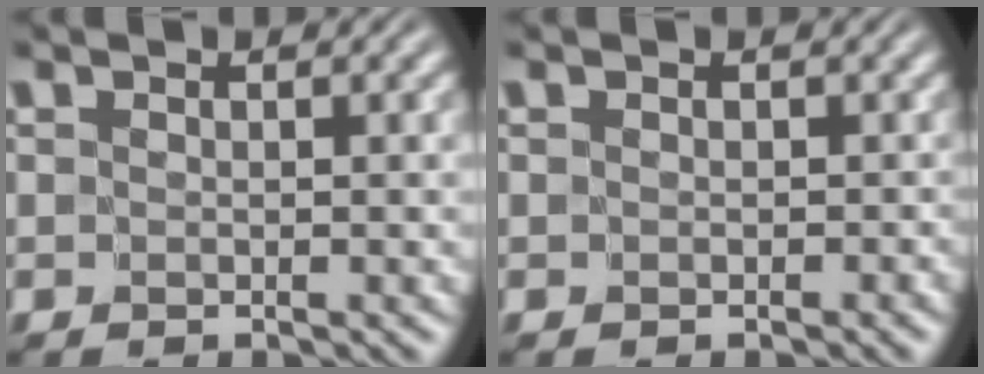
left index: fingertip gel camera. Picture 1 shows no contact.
{"total": 0.9, "force": [-0.2, 0.9, 0.1], "torque": [0.014, 0.003, -0.001]}